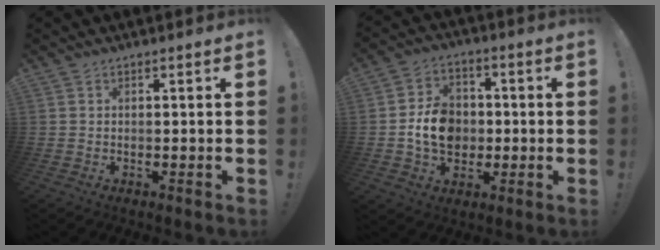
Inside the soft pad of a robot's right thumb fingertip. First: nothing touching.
{"total": 11.5, "force": [-1.4, 9.3, 6.6], "torque": [-0.100, 0.012, -0.022]}